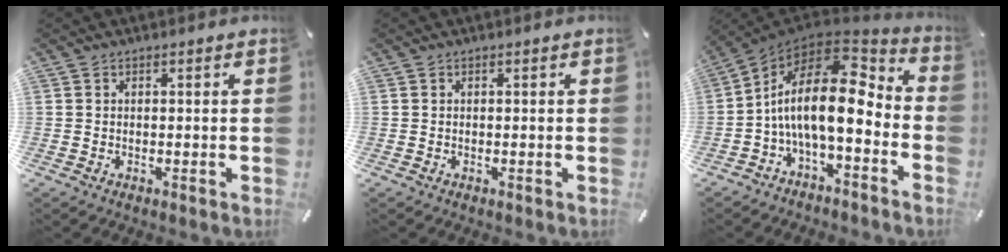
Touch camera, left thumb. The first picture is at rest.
{"total": 0.0}
{"total": 18.1, "force": [0.3, 8.4, 16.0], "torque": [-0.302, -0.018, 0.000]}